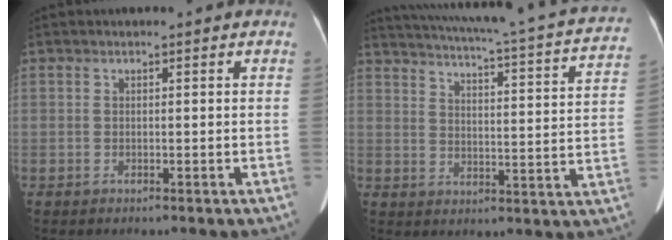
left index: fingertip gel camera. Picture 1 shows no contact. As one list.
[{"total": 24.5, "force": [21.3, 2.0, 11.8], "torque": [-0.181, -0.037, 0.256]}]